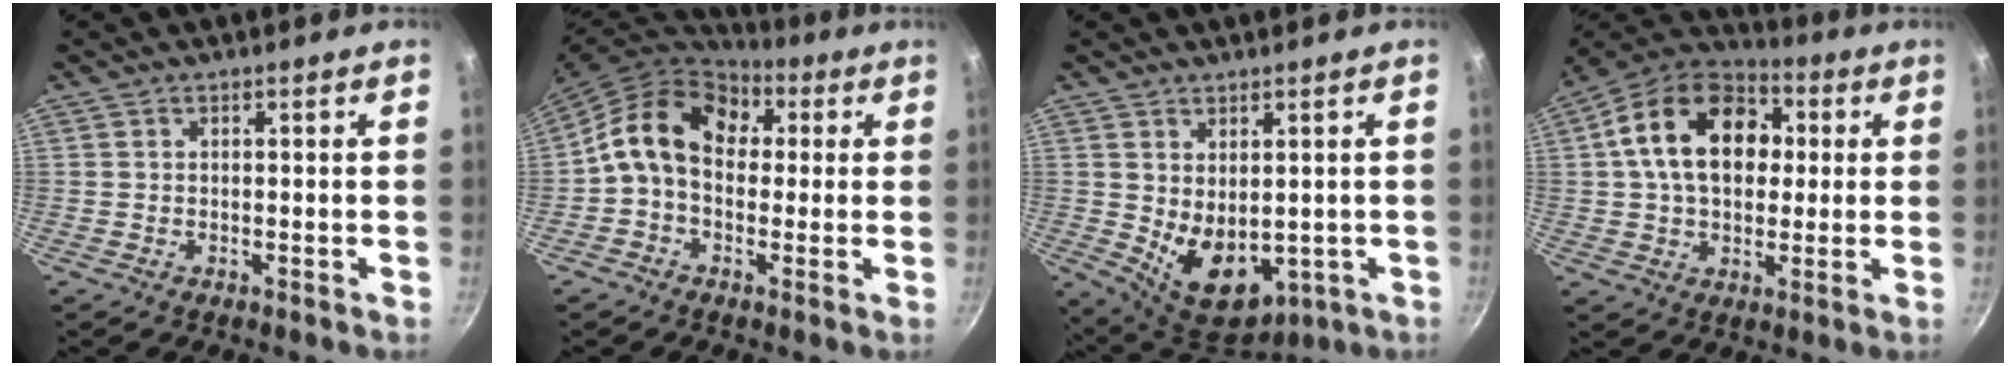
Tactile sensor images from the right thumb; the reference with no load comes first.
{"total": 14.3, "force": [2.2, 10.6, 9.2], "torque": [-0.132, 0.029, 0.017]}
{"total": 10.9, "force": [-0.1, 7.3, 8.2], "torque": [-0.102, -0.025, 0.026]}
{"total": 19.0, "force": [3.2, 13.4, 13.2], "torque": [-0.194, 0.027, 0.037]}